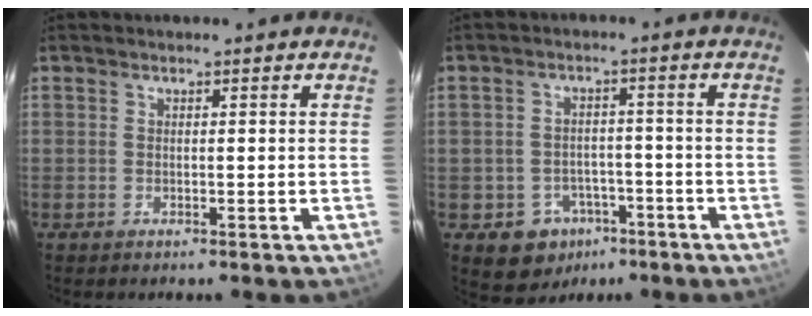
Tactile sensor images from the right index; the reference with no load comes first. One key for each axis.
{"total": 7.8, "fx": -4.3, "fy": 6.3, "fz": 1.7, "tx": -0.041, "ty": 0.026, "tz": -0.042}